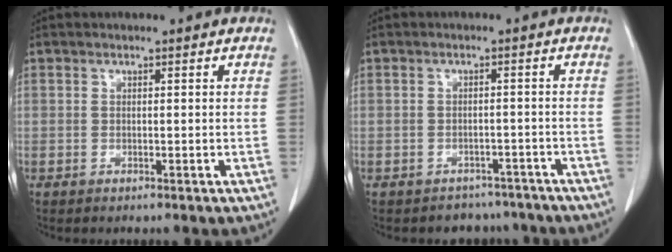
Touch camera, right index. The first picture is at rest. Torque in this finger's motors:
{"motor_torque": [-1.65, -0.49, -0.52, -0.21]}